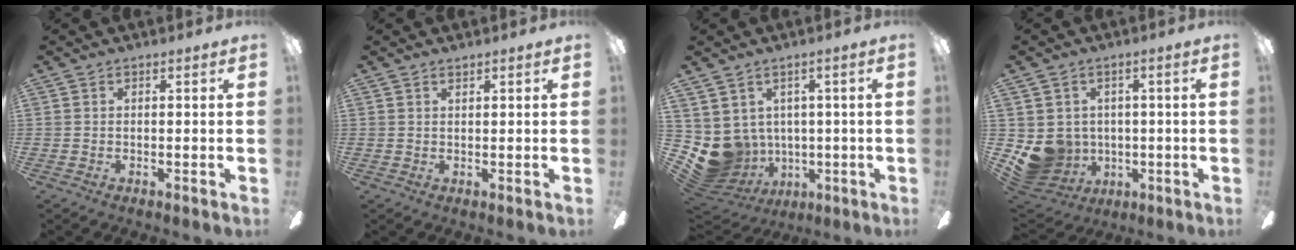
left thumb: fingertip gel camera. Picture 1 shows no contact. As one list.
[{"total": 0.8, "force": [0.7, 0.2, 0.3], "torque": [-0.006, 0.001, 0.014]}, {"total": 8.6, "force": [-0.4, 8.1, 2.7], "torque": [-0.096, -0.014, 0.005]}, {"total": 8.4, "force": [-0.8, 8.1, 2.2], "torque": [-0.088, -0.004, -0.008]}]